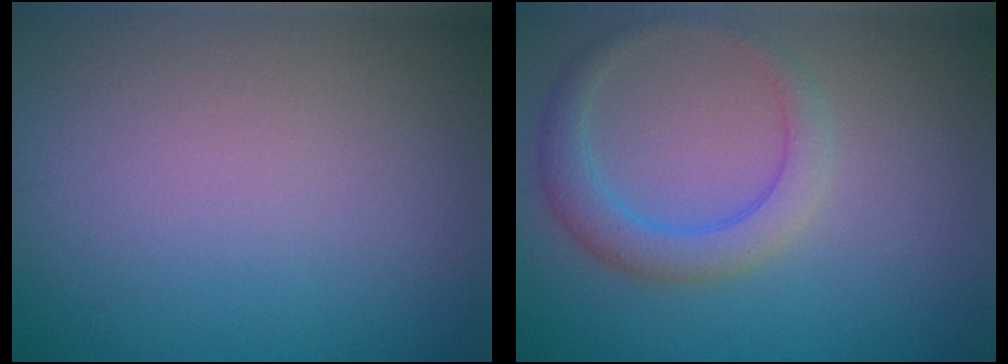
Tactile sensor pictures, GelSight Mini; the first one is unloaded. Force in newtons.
{"total": 3.1, "press": 3.1, "slide": 0.2}